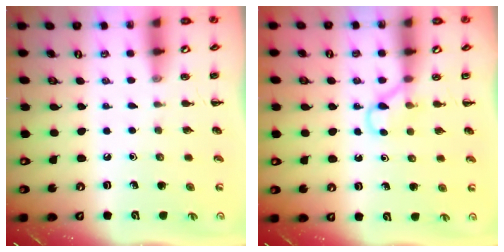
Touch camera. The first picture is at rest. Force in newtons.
{"total": 3.9, "press": 3.7, "slide": 1.2}